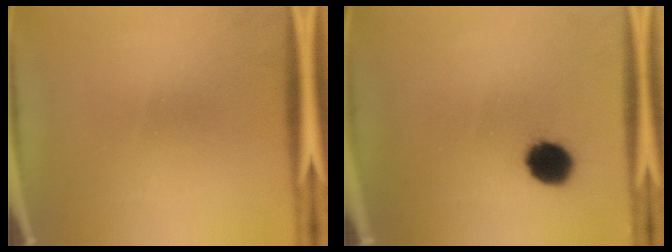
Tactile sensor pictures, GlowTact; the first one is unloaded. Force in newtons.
{"total": 8.2}